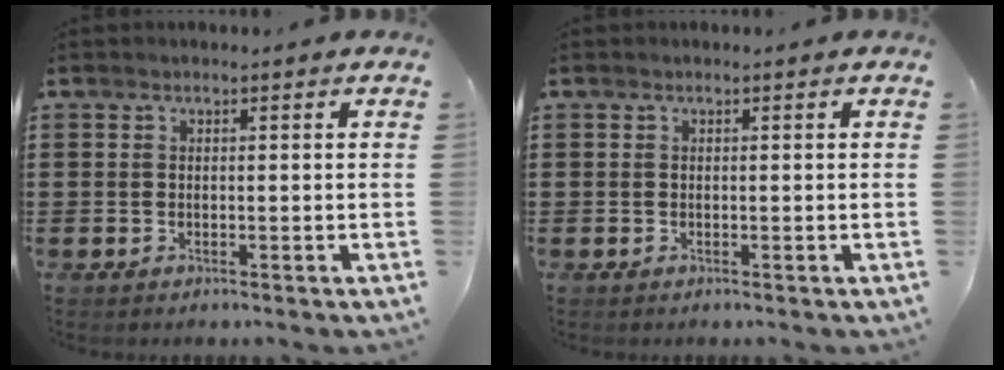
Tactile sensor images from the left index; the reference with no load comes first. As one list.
[{"total": 0.0}]